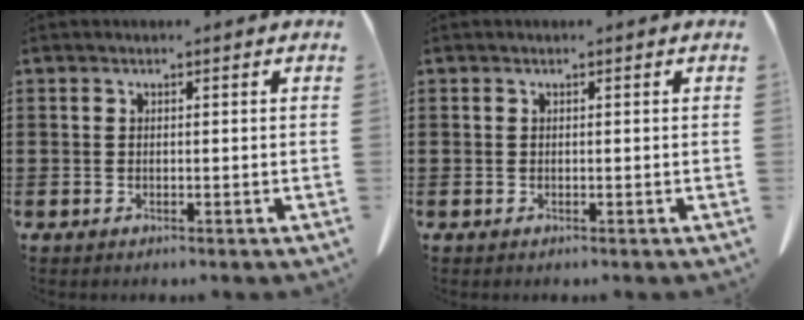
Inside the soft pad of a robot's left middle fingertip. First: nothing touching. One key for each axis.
{"total": 0.0}